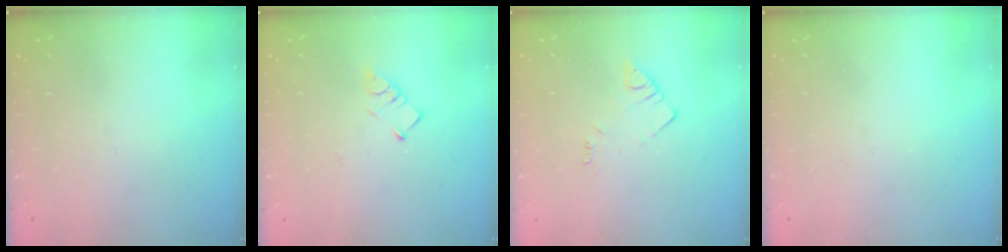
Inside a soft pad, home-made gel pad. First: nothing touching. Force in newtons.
{"total": 2.9, "press": 2.9, "slide": 0.0}
{"total": 2.6, "press": 2.6, "slide": 0.3}
{"total": 0.0}